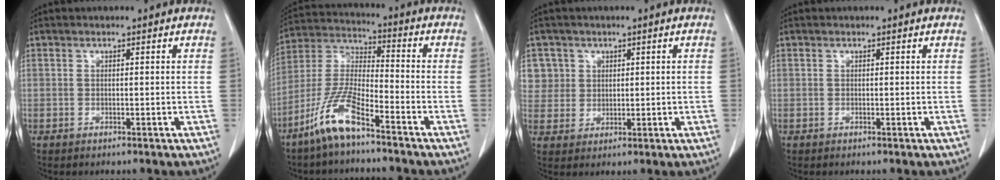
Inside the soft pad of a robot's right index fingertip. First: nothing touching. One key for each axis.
{"total": 10.4, "fx": -7.1, "fy": 1.5, "fz": 7.5, "tx": -0.167, "ty": -0.013, "tz": -0.147}
{"total": 5.4, "fx": 2.0, "fy": 5.0, "fz": -0.1, "tx": 0.016, "ty": 0.009, "tz": 0.045}
{"total": 0.0}